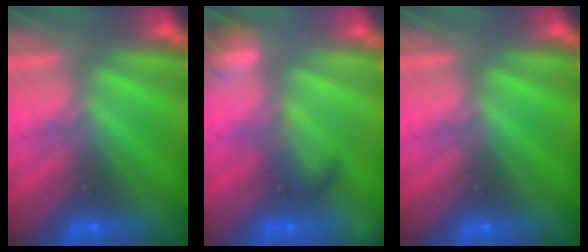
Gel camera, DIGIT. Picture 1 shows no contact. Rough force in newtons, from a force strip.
{"total": 2.4}
{"total": 0.0}